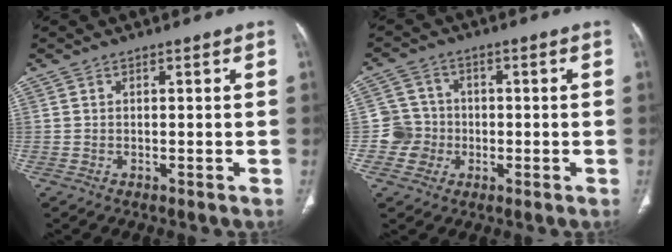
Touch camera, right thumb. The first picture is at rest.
{"total": 5.9, "force": [-1.2, 5.8, 0.4], "torque": [0.026, 0.015, -0.028]}